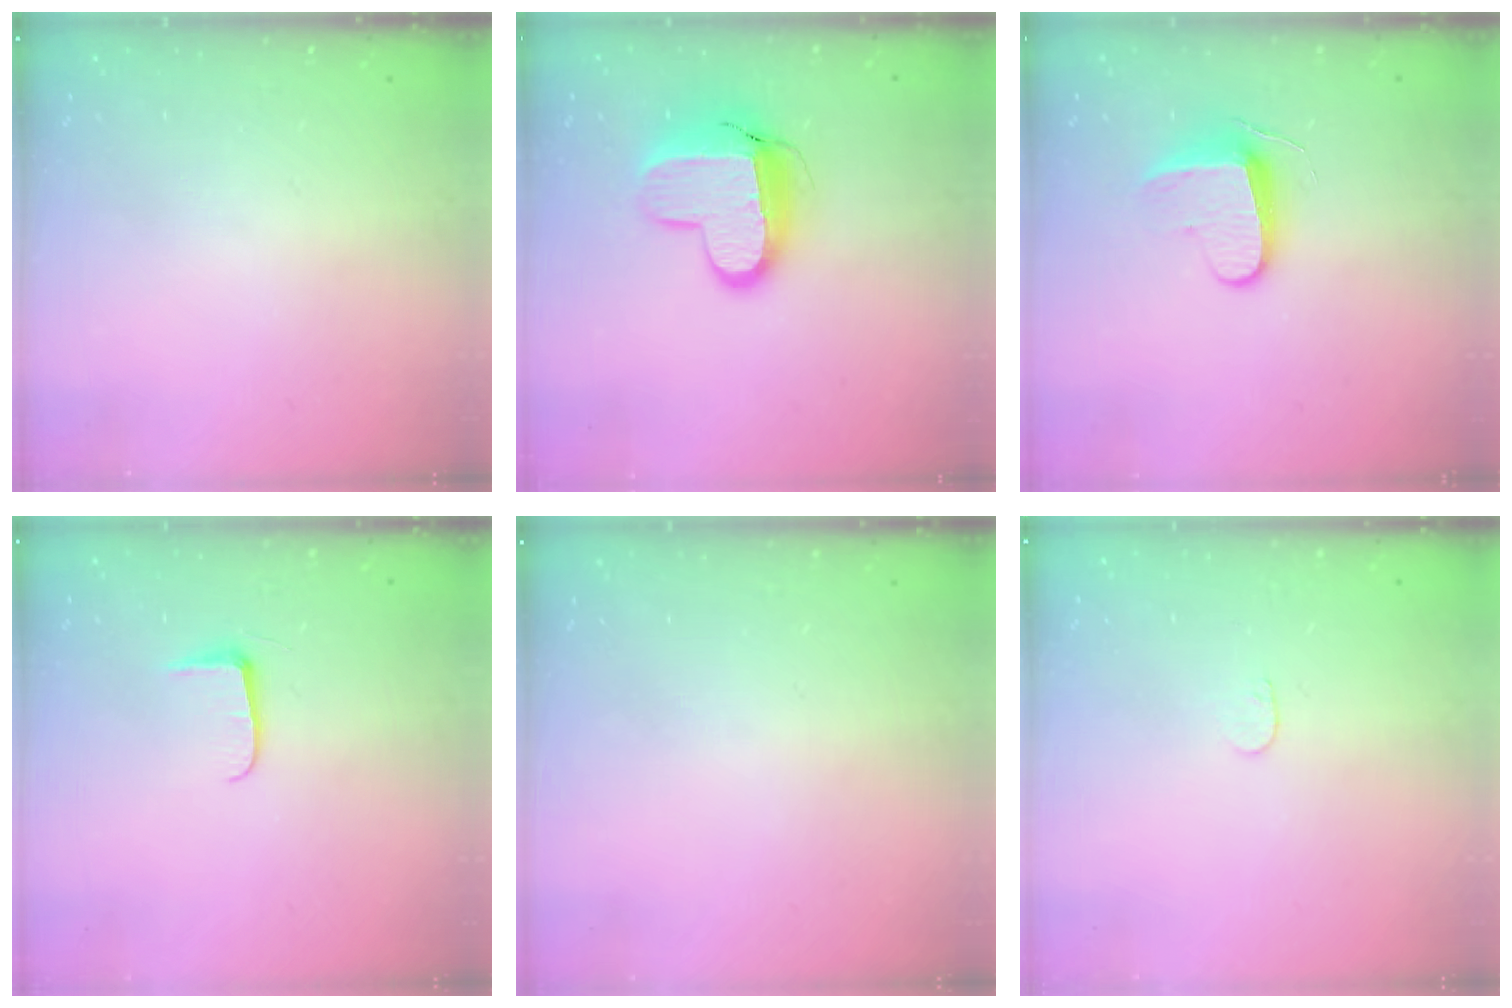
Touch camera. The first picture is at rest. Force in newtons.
{"total": 12.4, "press": 12.4, "slide": 1.0}
{"total": 8.7, "press": 8.7, "slide": 0.7}
{"total": 5.8, "press": 5.8, "slide": 0.9}
{"total": 0.6, "press": 0.6, "slide": 0.2}
{"total": 3.3, "press": 3.3, "slide": 0.3}